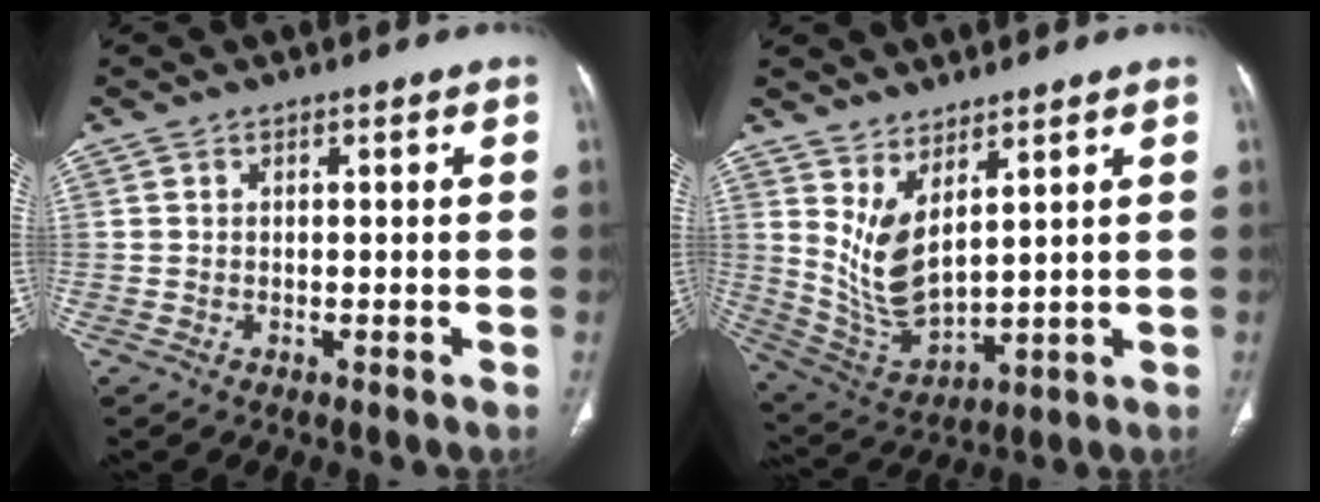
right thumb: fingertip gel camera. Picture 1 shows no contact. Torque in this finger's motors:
{"motor_torque": [-0.84, 1.27, 0.93, 0.49, 0.09]}